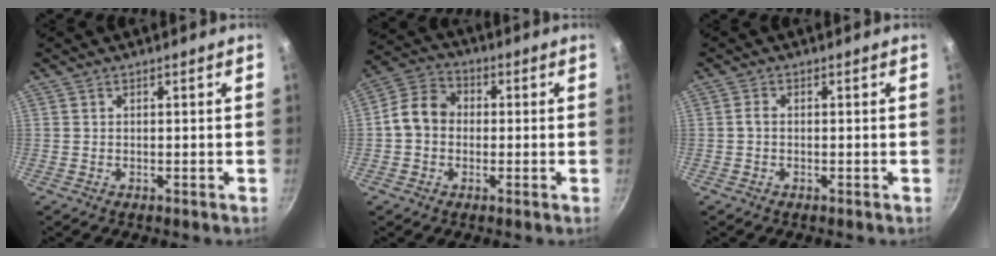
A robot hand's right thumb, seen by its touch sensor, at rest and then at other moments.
{"total": 8.3, "force": [-0.3, 6.8, 4.7], "torque": [-0.073, 0.029, -0.019]}
{"total": 1.2, "force": [-0.2, 0.7, 0.9], "torque": [-0.014, 0.002, -0.007]}